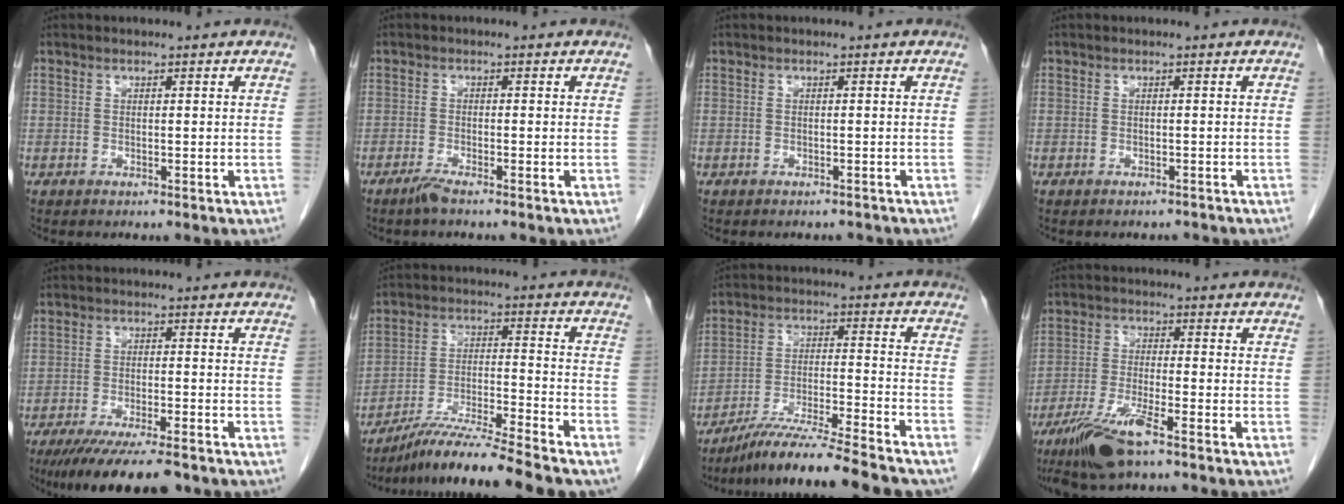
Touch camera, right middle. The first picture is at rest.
{"total": 1.9, "force": [-1.5, -0.2, 1.1], "torque": [-0.030, -0.005, -0.033]}
{"total": 1.4, "force": [-1.3, 0.5, 0.0], "torque": [-0.003, 0.000, -0.019]}
{"total": 1.6, "force": [-1.5, 0.6, 0.1], "torque": [-0.005, 0.000, -0.020]}
{"total": 12.6, "force": [-9.9, 2.0, 7.5], "torque": [-0.113, -0.023, -0.154]}
{"total": 12.4, "force": [-10.7, -1.4, 6.2], "torque": [-0.098, -0.014, -0.186]}
{"total": 15.3, "force": [-13.3, -0.7, 7.4], "torque": [-0.118, -0.018, -0.221]}
{"total": 9.0, "force": [-6.2, 0.5, 6.5], "torque": [-0.130, -0.022, -0.117]}